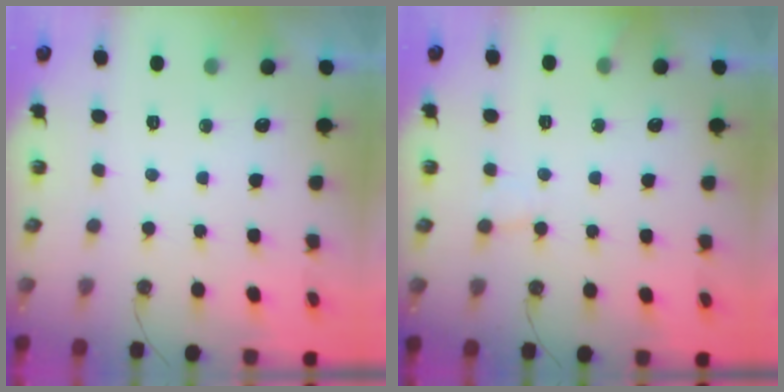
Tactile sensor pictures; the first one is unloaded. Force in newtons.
{"total": 5.3, "press": 5.3, "slide": 0.3}